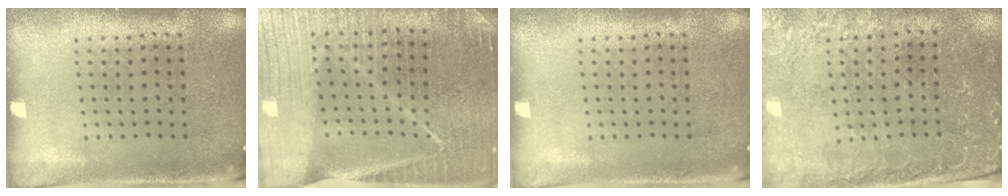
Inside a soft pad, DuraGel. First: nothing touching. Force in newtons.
{"total": 4.3, "press": 4.1, "slide": 1.4}
{"total": 0.0}
{"total": 0.6, "press": 0.4, "slide": 0.4}